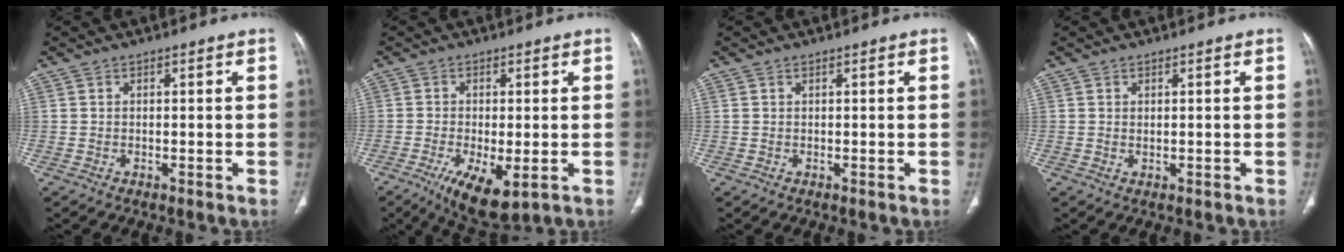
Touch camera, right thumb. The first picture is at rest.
{"total": 9.1, "force": [-3.6, 3.4, 7.6], "torque": [-0.128, -0.015, -0.051]}
{"total": 0.0}
{"total": 0.0}